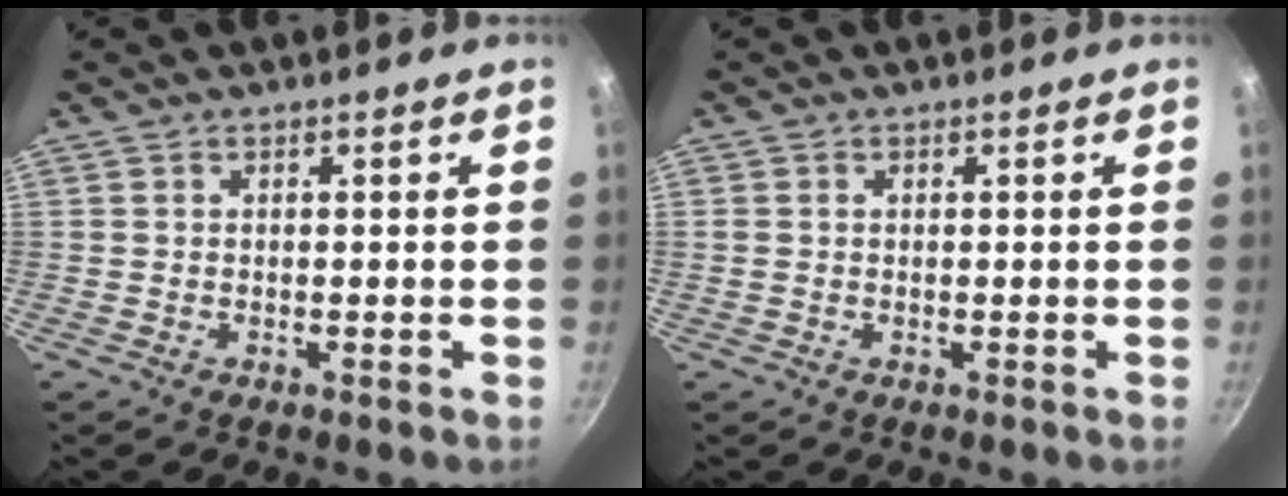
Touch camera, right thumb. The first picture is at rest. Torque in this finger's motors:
{"motor_torque": [0.06, -0.50, -0.14, -0.10, -0.02]}